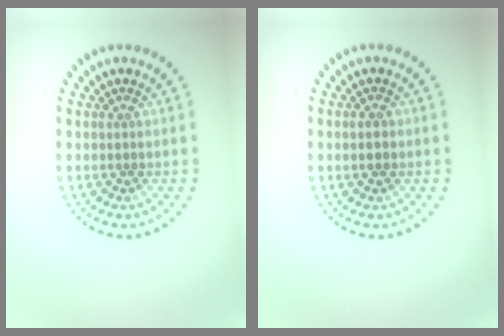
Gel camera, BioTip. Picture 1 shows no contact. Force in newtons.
{"total": 1.8, "press": 1.8, "slide": 0.2}